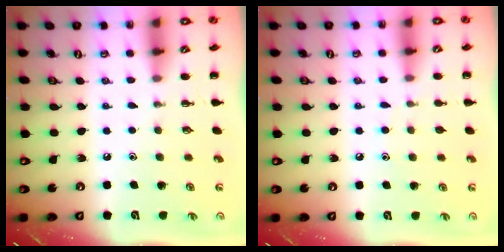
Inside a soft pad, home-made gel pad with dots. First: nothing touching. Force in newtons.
{"total": 4.9, "press": 4.6, "slide": 1.7}